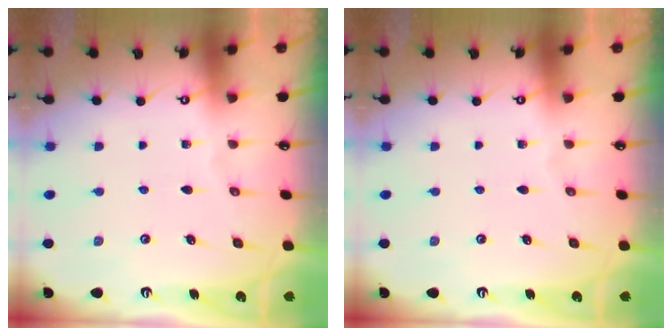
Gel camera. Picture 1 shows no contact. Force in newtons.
{"total": 0.0}